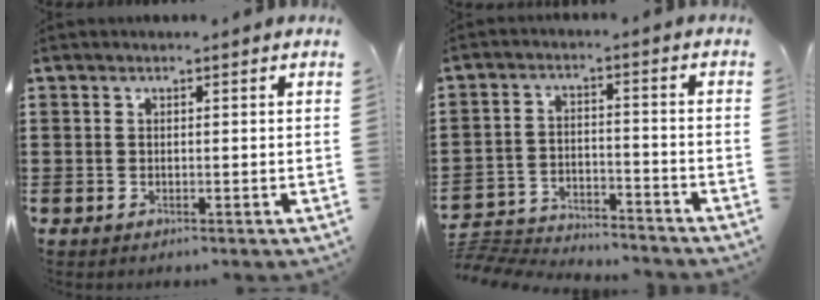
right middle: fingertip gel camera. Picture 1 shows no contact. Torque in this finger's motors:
{"motor_torque": [1.26, -0.87, 0.17, 0.09]}